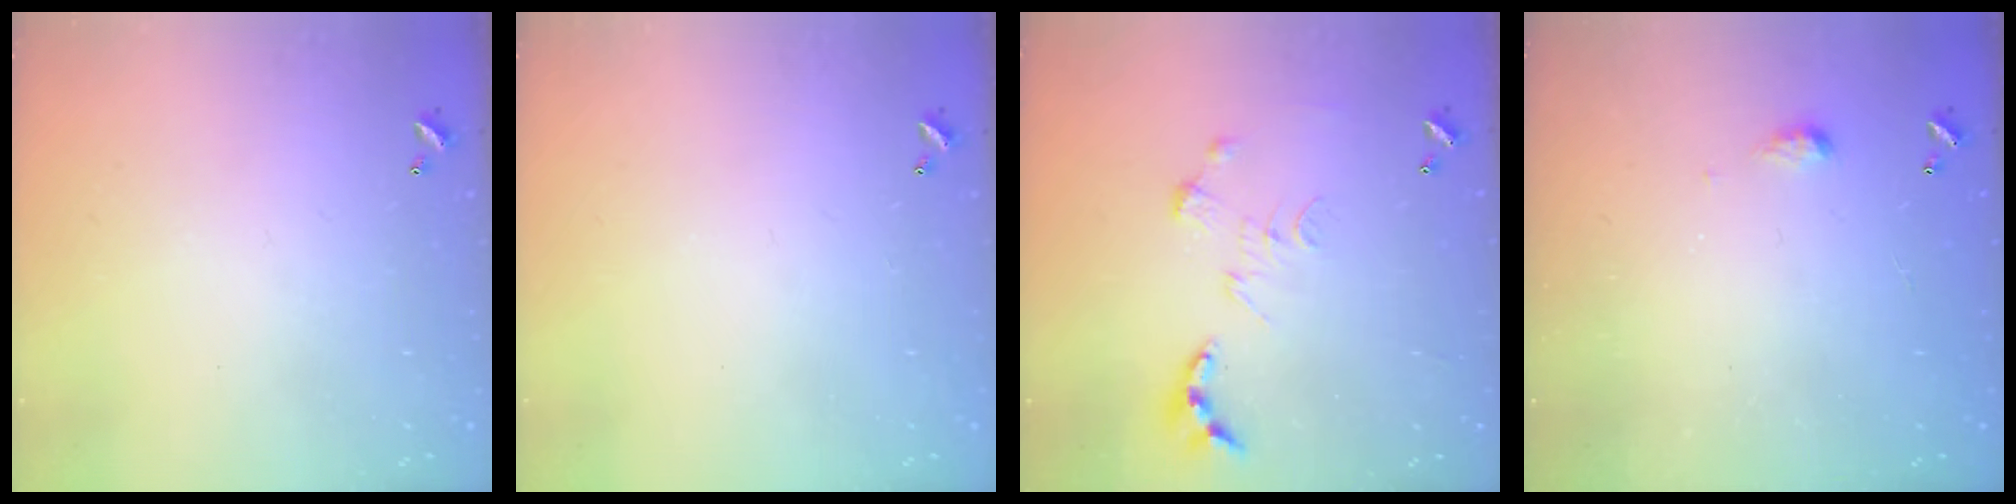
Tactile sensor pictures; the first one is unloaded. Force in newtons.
{"total": 0.0}
{"total": 0.0}
{"total": 3.4, "press": 3.4, "slide": 0.4}